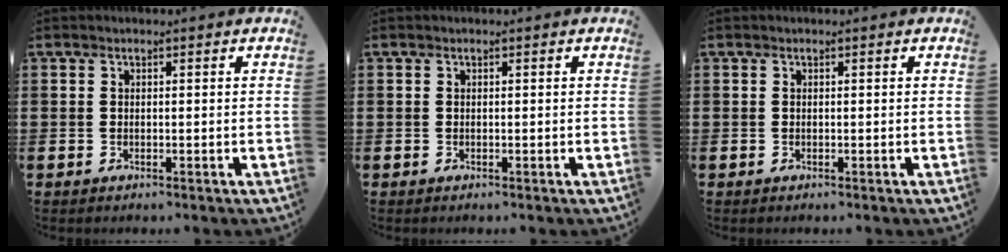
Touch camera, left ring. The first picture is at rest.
{"total": 0.0}
{"total": 0.0}